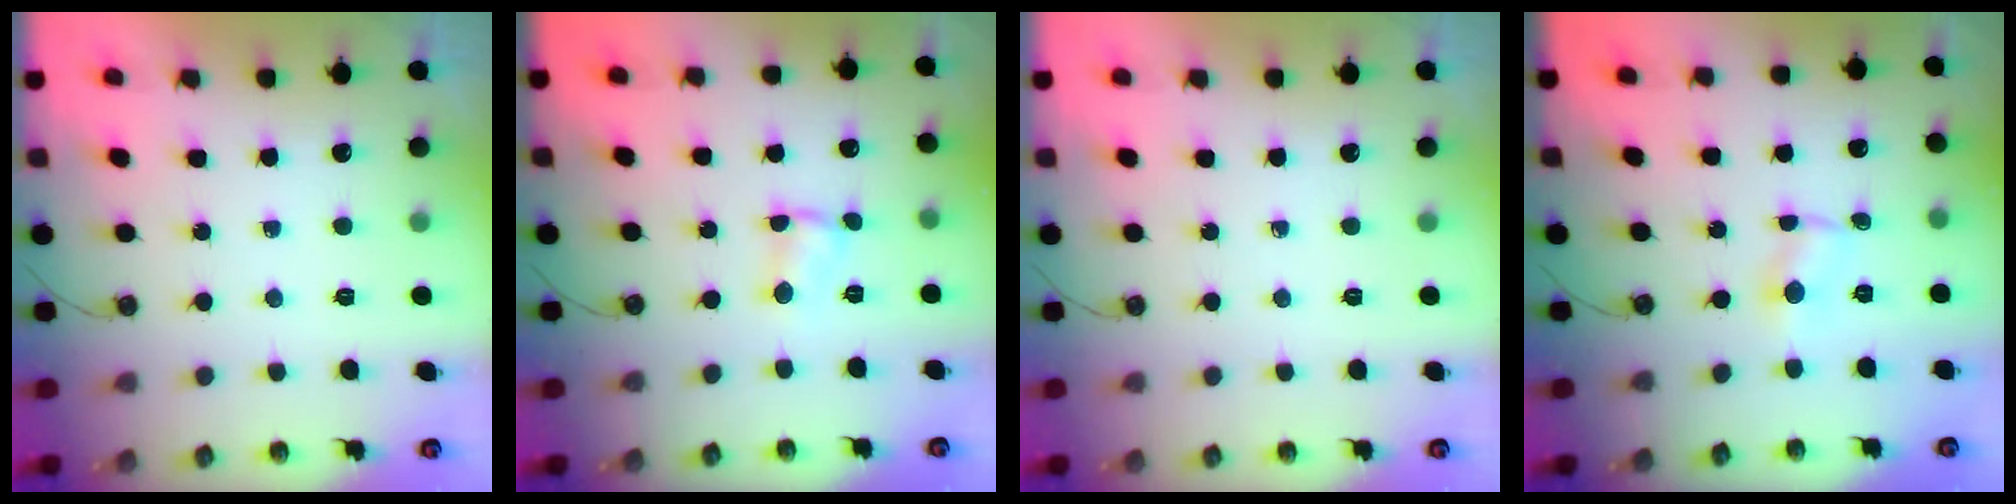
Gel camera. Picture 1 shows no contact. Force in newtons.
{"total": 1.8, "press": 1.8, "slide": 0.3}
{"total": 0.0}
{"total": 1.7, "press": 1.7, "slide": 0.2}